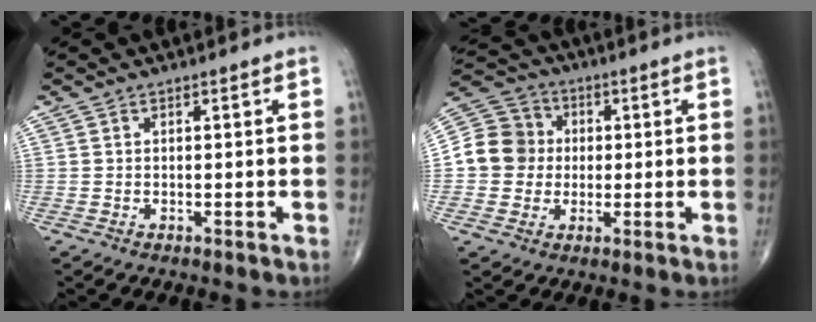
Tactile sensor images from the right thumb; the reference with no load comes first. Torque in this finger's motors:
{"motor_torque": [-0.34, 0.45, -0.18, -0.20, 0.04]}